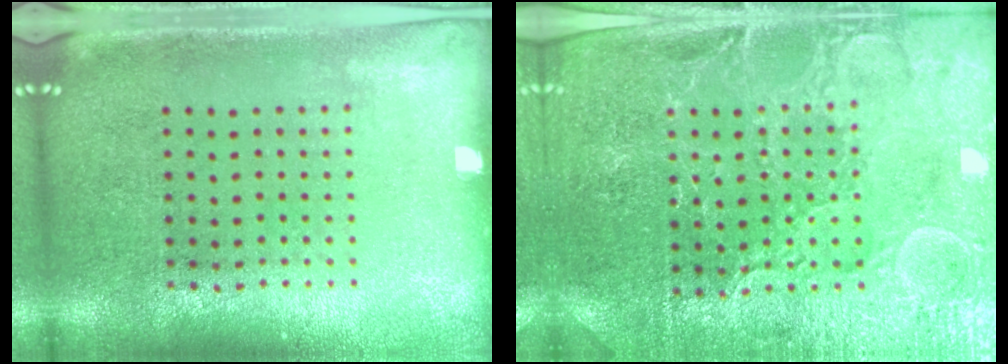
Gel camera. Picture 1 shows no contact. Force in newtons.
{"total": 3.9, "press": 3.8, "slide": 1.0}